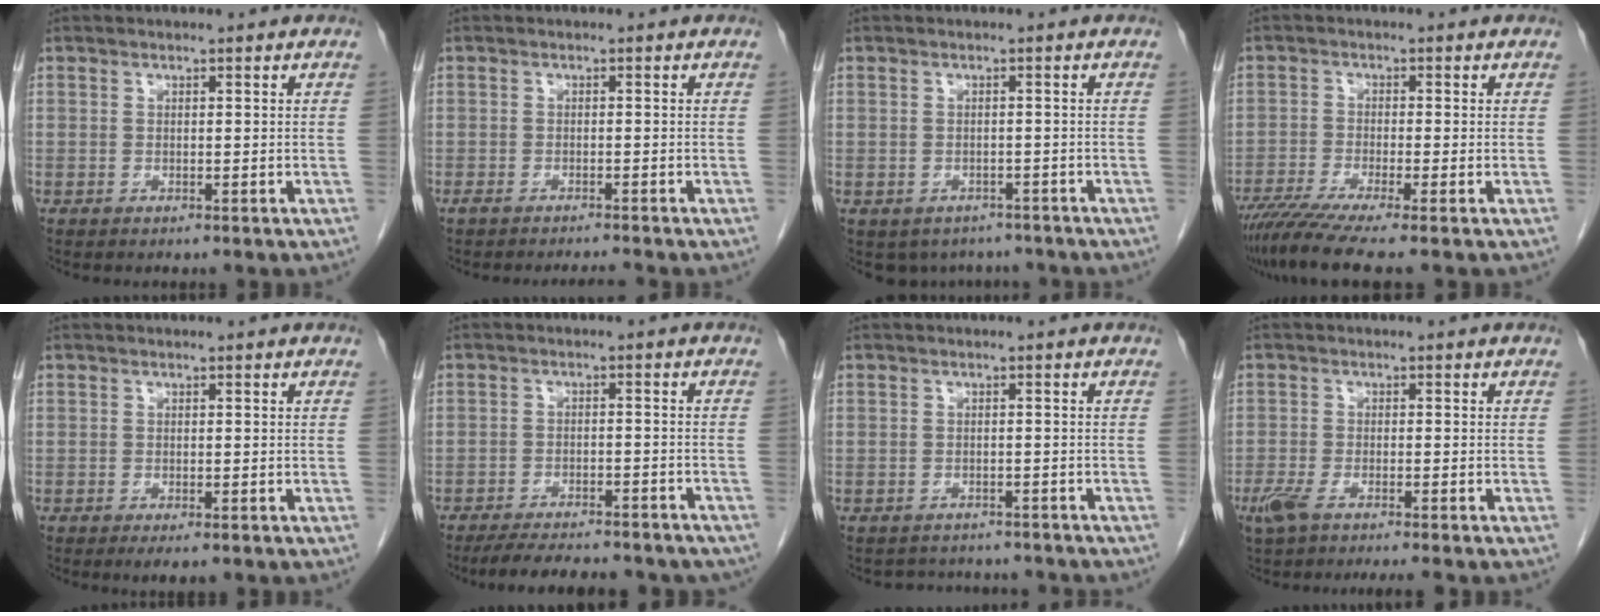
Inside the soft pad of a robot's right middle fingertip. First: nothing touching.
{"total": 2.6, "force": [-2.4, -0.4, 0.7], "torque": [-0.016, -0.003, -0.036]}
{"total": 5.4, "force": [-4.4, 3.0, 0.6], "torque": [0.008, 0.008, -0.054]}
{"total": 7.9, "force": [-6.1, -0.8, 4.9], "torque": [-0.080, -0.024, -0.105]}
{"total": 2.5, "force": [-1.6, 0.8, 1.7], "torque": [-0.020, -0.005, -0.021]}
{"total": 15.3, "force": [-13.5, 3.7, 6.3], "torque": [-0.112, -0.008, -0.174]}
{"total": 5.8, "force": [-5.5, 1.8, 0.4], "torque": [-0.003, 0.010, -0.064]}
{"total": 6.2, "force": [-4.8, 0.7, 3.9], "torque": [-0.063, -0.015, -0.077]}